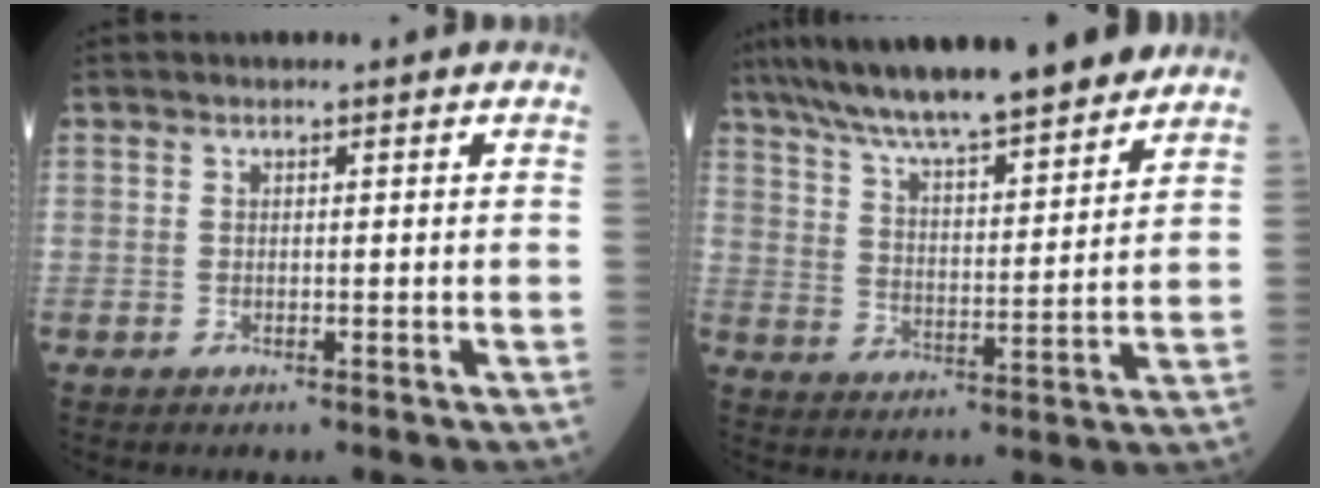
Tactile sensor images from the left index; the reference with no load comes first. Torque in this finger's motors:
{"motor_torque": [0.31, -0.52, 1.05, 0.21]}